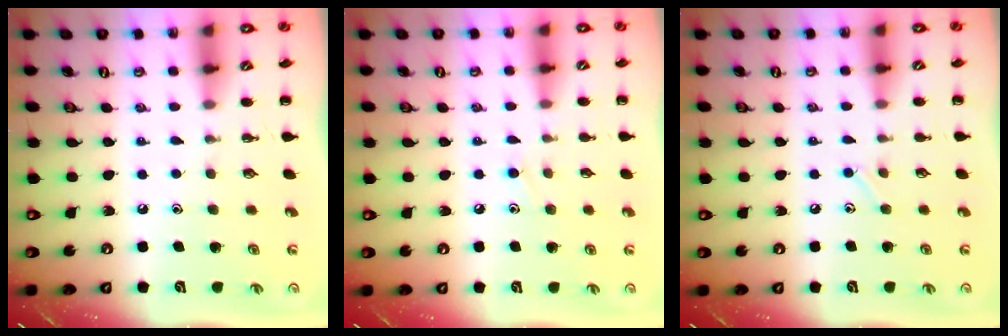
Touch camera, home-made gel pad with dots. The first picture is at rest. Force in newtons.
{"total": 7.1, "press": 6.7, "slide": 2.4}
{"total": 4.4, "press": 4.2, "slide": 1.3}